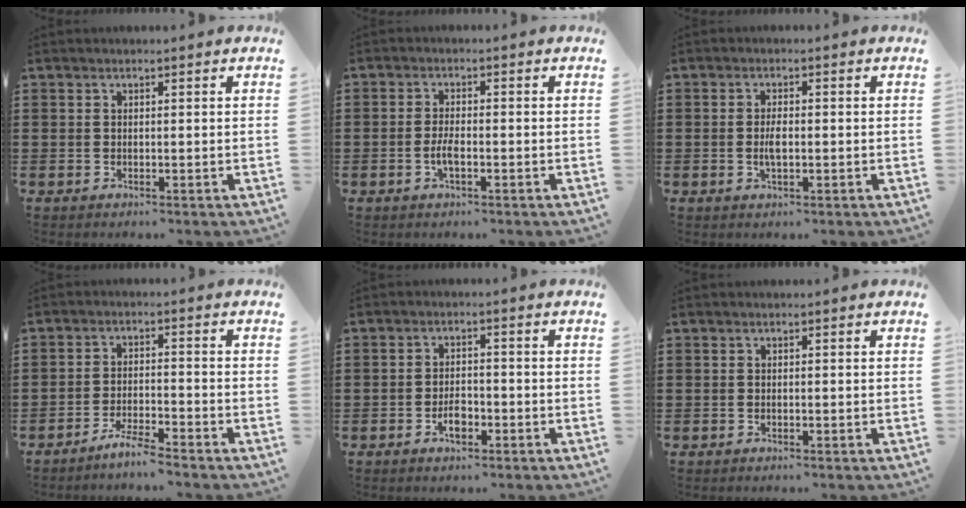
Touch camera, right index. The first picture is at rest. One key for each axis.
{"total": 2.6, "fx": -0.9, "fy": 0.8, "fz": 2.2, "tx": -0.049, "ty": -0.002, "tz": -0.019}
{"total": 2.7, "fx": -0.3, "fy": 0.9, "fz": 2.5, "tx": -0.055, "ty": -0.004, "tz": -0.008}
{"total": 3.7, "fx": -3.5, "fy": -0.2, "fz": 1.3, "tx": -0.031, "ty": 0.002, "tz": -0.071}
{"total": 3.2, "fx": -1.5, "fy": 1.4, "fz": 2.5, "tx": -0.053, "ty": -0.002, "tz": -0.027}
{"total": 0.0}